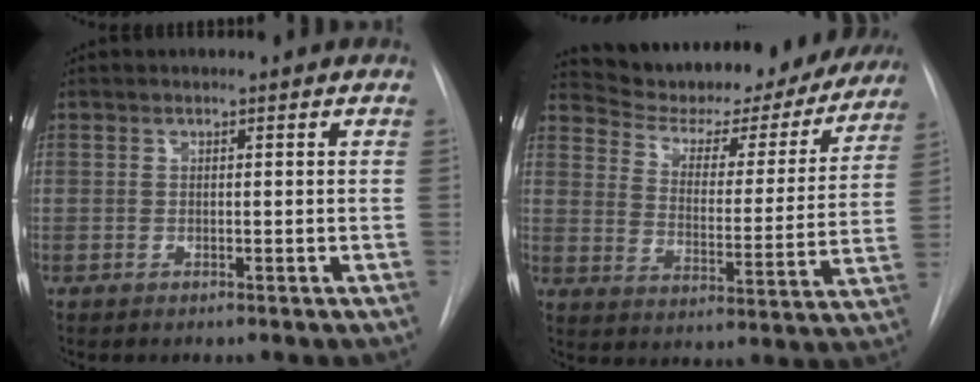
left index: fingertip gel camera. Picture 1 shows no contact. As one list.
[{"total": 22.6, "force": [20.5, 5.8, 7.4], "torque": [-0.109, -0.030, 0.268]}]